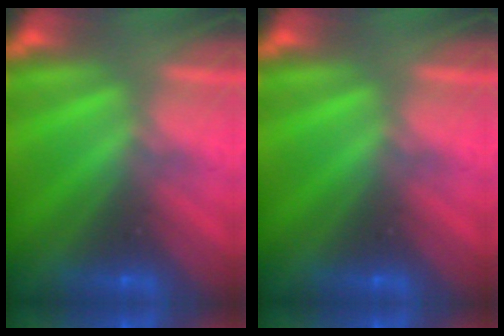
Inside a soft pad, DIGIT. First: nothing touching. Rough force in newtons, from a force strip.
{"total": 0.0}